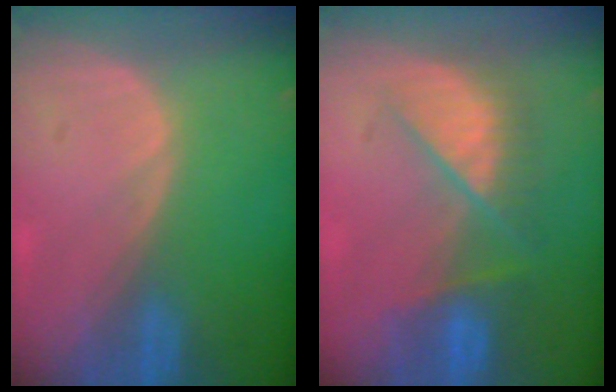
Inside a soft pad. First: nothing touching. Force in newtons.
{"total": 7.3, "press": 7.3, "slide": 0.6}